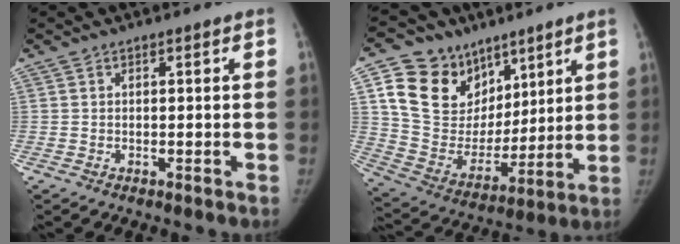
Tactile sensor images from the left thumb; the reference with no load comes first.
{"total": 19.6, "force": [10.3, 14.6, 8.2], "torque": [-0.107, -0.033, 0.203]}